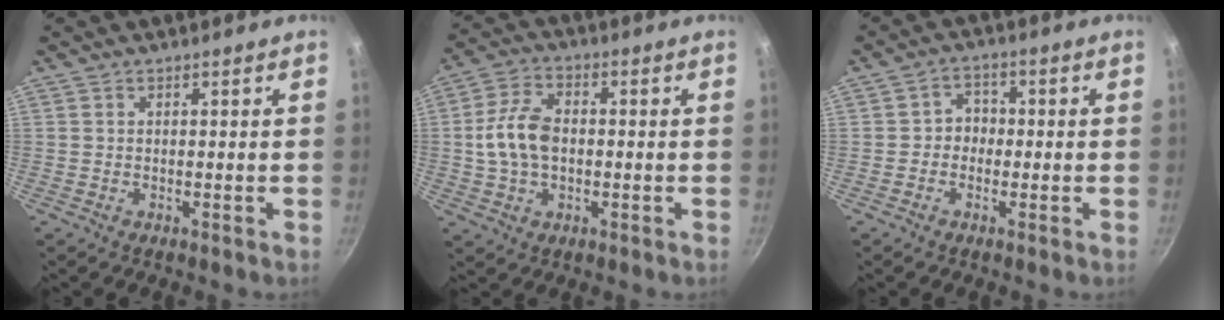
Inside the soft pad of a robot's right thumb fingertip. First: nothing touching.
{"total": 9.7, "force": [-0.2, 6.5, 7.2], "torque": [-0.129, 0.024, -0.010]}
{"total": 3.8, "force": [-0.7, 3.4, 1.7], "torque": [0.005, 0.014, -0.019]}